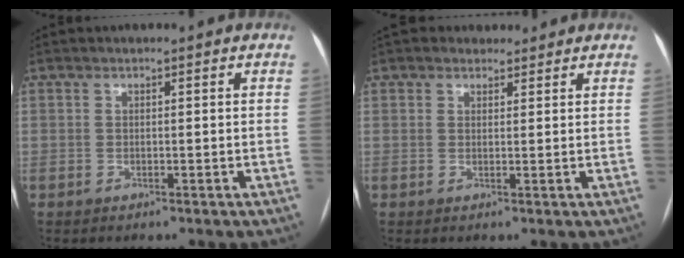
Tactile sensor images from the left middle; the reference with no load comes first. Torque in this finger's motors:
{"motor_torque": [0.94, -1.20, 0.12, 0.02]}